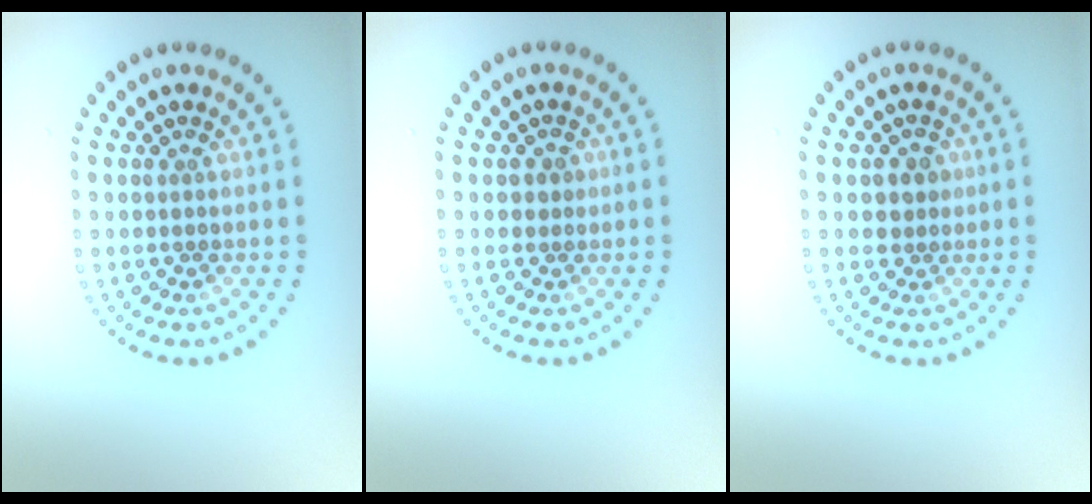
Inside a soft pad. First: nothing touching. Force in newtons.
{"total": 0.8, "press": 0.5, "slide": 0.6}
{"total": 1.9, "press": 1.6, "slide": 0.9}